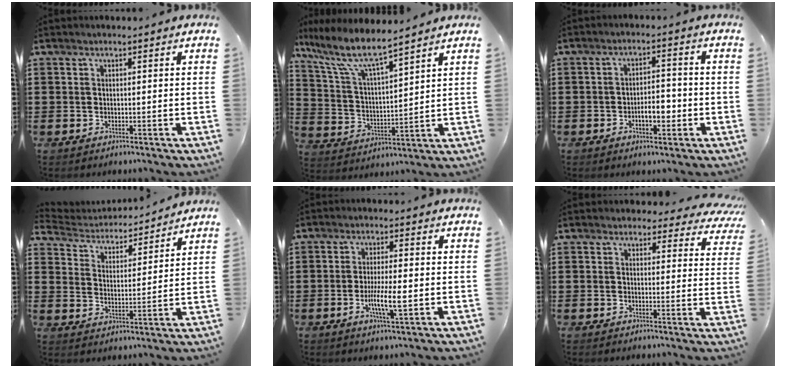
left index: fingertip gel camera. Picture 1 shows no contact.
{"total": 8.1, "force": [6.5, 1.3, 4.7], "torque": [-0.120, -0.032, 0.108]}
{"total": 4.7, "force": [-1.5, 2.2, 3.8], "torque": [-0.059, 0.007, -0.031]}
{"total": 3.4, "force": [3.4, 0.6, 0.1], "torque": [-0.025, -0.026, 0.052]}
{"total": 6.1, "force": [-1.5, 1.1, 5.8], "torque": [-0.108, -0.006, -0.028]}
{"total": 2.8, "force": [2.4, 1.2, 0.9], "torque": [-0.021, -0.006, 0.041]}